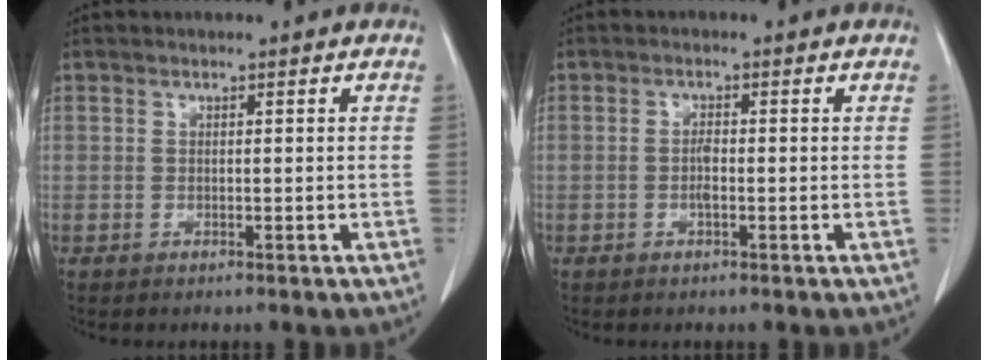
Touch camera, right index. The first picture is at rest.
{"total": 1.6, "force": [-0.5, 0.3, 1.5], "torque": [-0.031, 0.002, -0.007]}